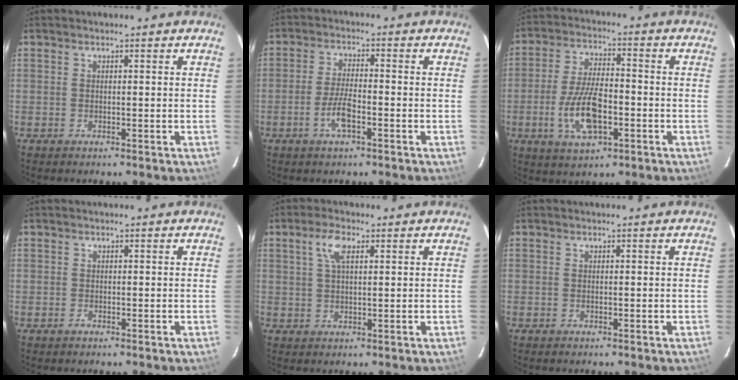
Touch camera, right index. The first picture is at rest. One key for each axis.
{"total": 5.2, "fx": -2.4, "fy": 1.4, "fz": 4.4, "tx": -0.097, "ty": 0.000, "tz": -0.047}
{"total": 11.3, "fx": -3.4, "fy": 4.9, "fz": 9.6, "tx": -0.197, "ty": -0.003, "tz": -0.059}
{"total": 0.8, "fx": -0.5, "fy": 0.7, "fz": 0.0, "tx": 0.002, "ty": 0.001, "tz": -0.008}
{"total": 4.2, "fx": 1.8, "fy": 1.6, "fz": 3.4, "tx": -0.067, "ty": 0.010, "tz": 0.033}
{"total": 0.0}